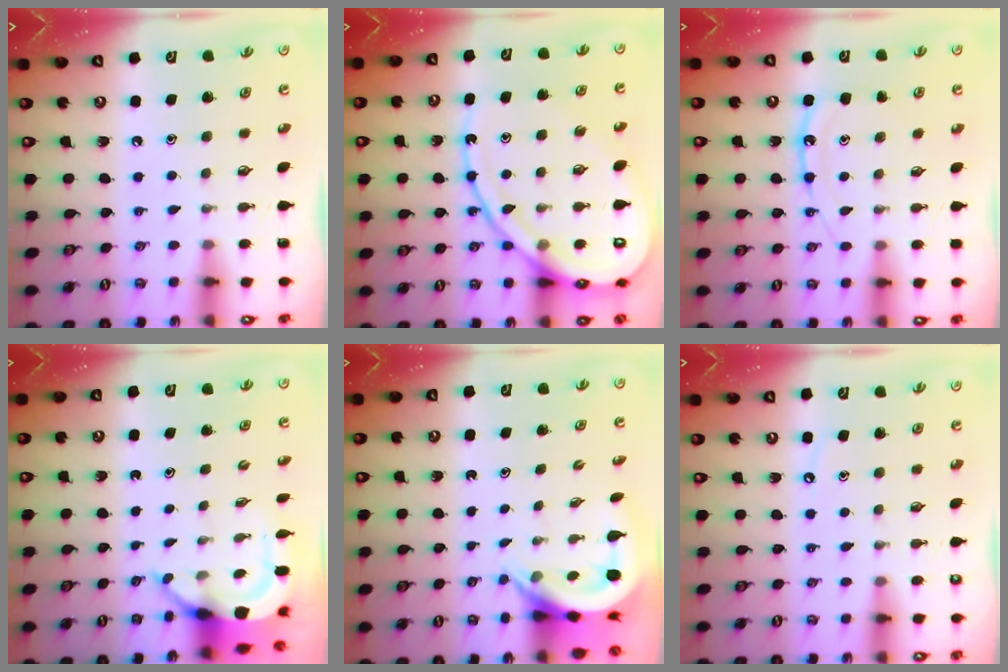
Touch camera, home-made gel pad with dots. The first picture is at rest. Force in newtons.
{"total": 17.7, "press": 17.6, "slide": 1.8}
{"total": 10.7, "press": 10.7, "slide": 0.4}
{"total": 6.5, "press": 6.4, "slide": 0.9}
{"total": 5.7, "press": 5.6, "slide": 0.7}
{"total": 3.5, "press": 3.4, "slide": 0.5}